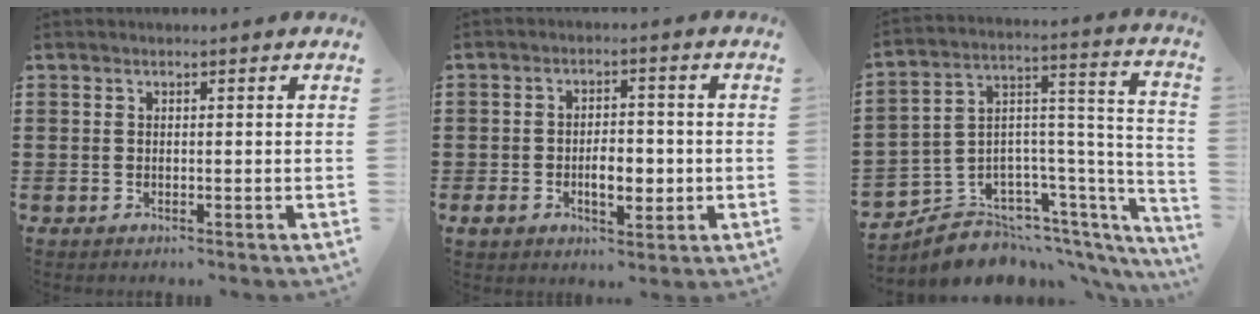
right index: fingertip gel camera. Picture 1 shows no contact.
{"total": 6.1, "force": [-1.4, 3.5, 4.8], "torque": [-0.082, 0.004, -0.026]}
{"total": 5.6, "force": [-4.4, 3.5, 0.4], "torque": [-0.019, -0.014, -0.078]}